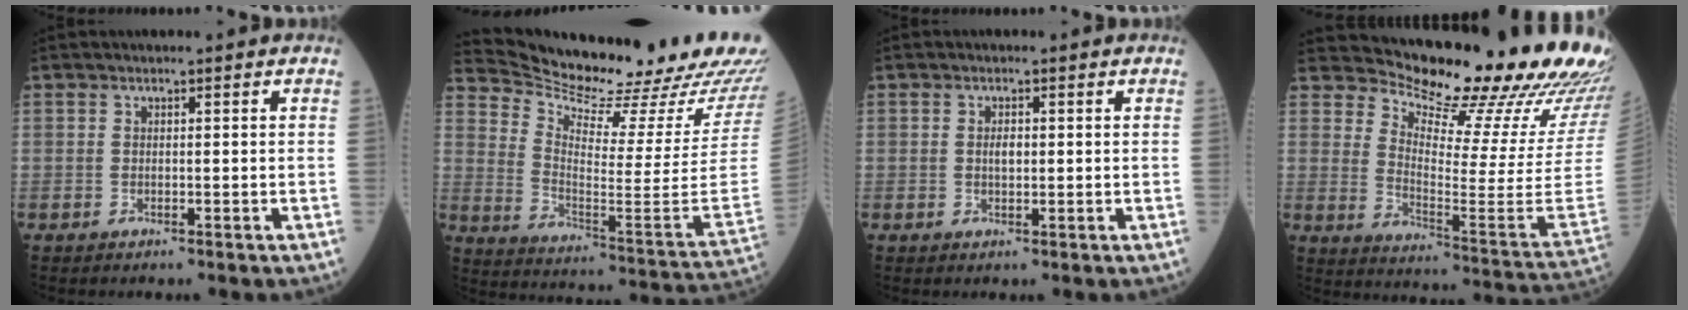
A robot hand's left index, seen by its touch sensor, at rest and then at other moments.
{"total": 28.5, "force": [25.5, 3.0, 12.4], "torque": [-0.202, -0.103, 0.339]}
{"total": 1.5, "force": [0.0, 0.7, 1.3], "torque": [-0.023, -0.002, 0.000]}
{"total": 25.6, "force": [23.6, 2.3, 9.5], "torque": [-0.152, -0.142, 0.292]}